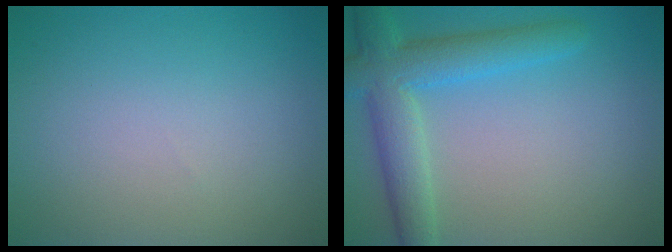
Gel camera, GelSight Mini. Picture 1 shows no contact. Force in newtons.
{"total": 5.6, "press": 5.6, "slide": 0.2}